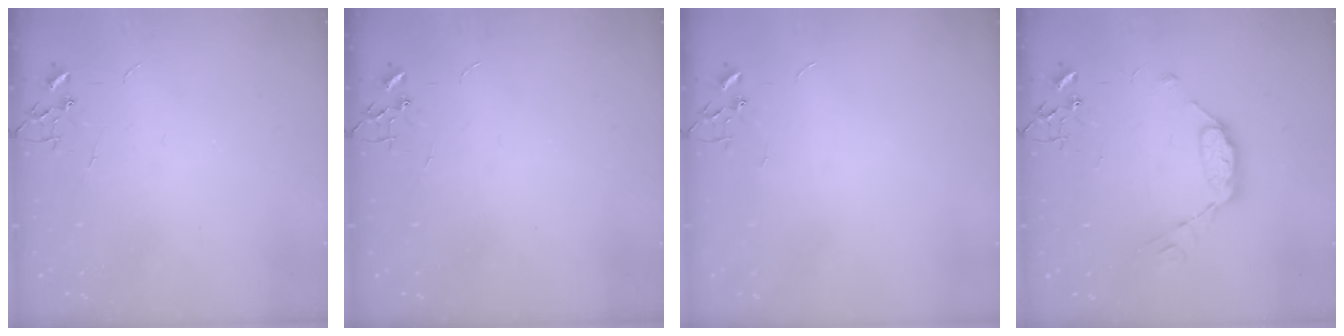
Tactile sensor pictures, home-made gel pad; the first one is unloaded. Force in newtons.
{"total": 0.0}
{"total": 0.0}
{"total": 10.1, "press": 10.0, "slide": 0.6}